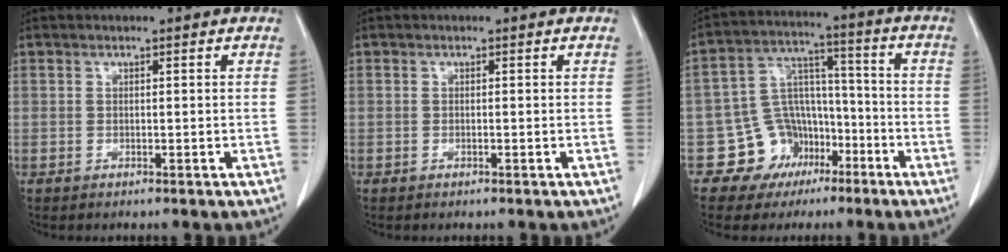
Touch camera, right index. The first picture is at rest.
{"total": 0.0}
{"total": 10.0, "force": [-5.0, 8.5, 1.8], "torque": [-0.023, 0.053, -0.070]}